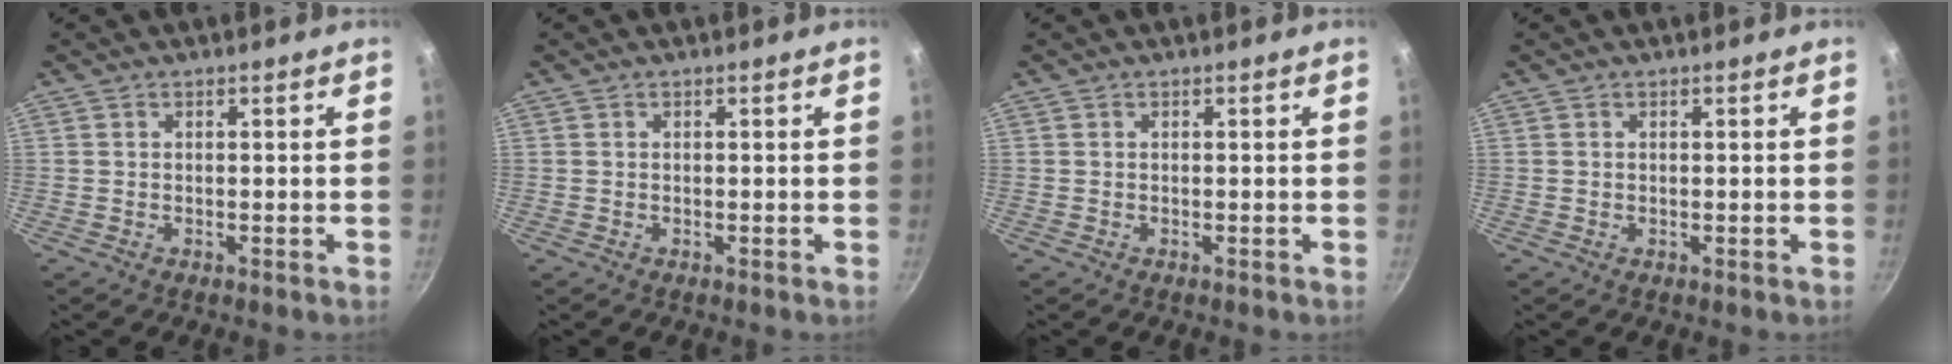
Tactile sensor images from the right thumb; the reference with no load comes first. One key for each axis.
{"total": 0.0}
{"total": 0.0}
{"total": 0.0}